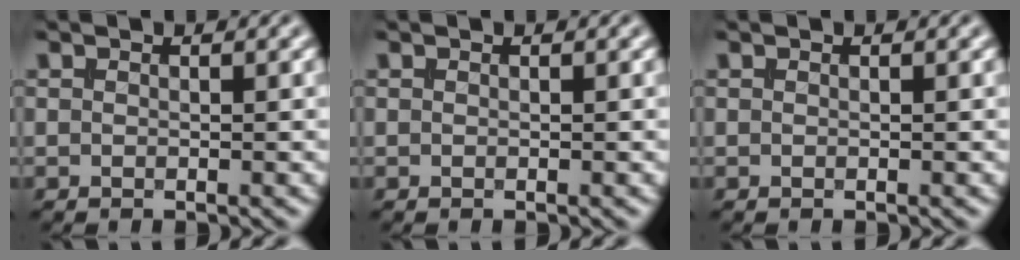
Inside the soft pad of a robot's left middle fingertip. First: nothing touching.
{"total": 0.0}
{"total": 0.0}